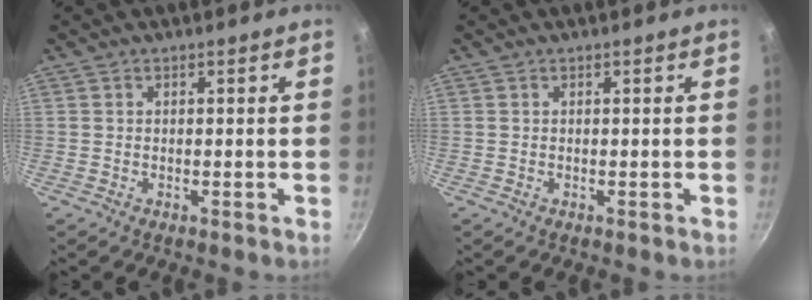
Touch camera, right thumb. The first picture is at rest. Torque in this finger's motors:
{"motor_torque": [-0.11, -0.09, 0.23, 0.01, 0.01]}